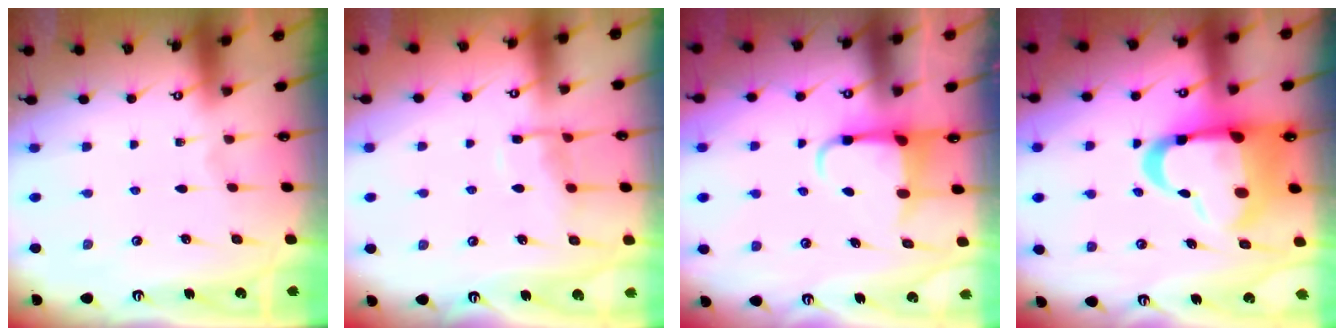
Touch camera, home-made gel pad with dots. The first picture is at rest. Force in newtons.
{"total": 9.7, "press": 9.7, "slide": 1.0}
{"total": 4.5, "press": 4.5, "slide": 0.3}
{"total": 18.0, "press": 17.5, "slide": 4.0}